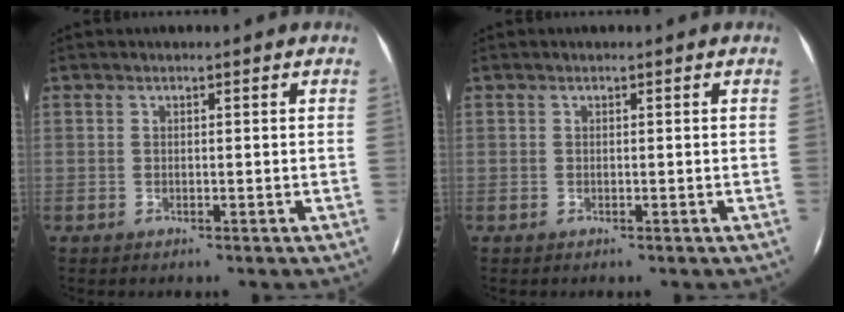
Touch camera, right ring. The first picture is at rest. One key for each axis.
{"total": 0.0}